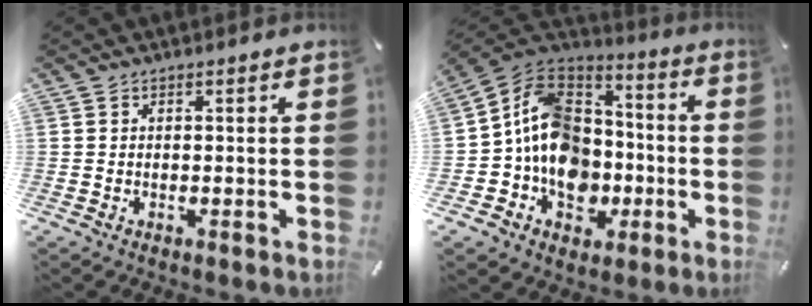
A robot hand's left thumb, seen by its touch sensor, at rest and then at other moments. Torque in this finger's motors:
{"motor_torque": [0.65, 1.74, 1.44, 1.34, 0.23]}